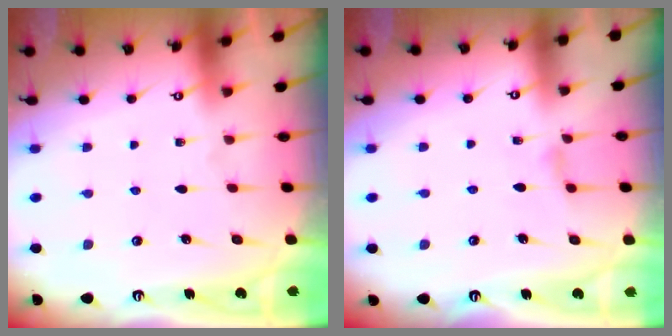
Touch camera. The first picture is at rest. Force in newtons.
{"total": 2.4, "press": 2.3, "slide": 0.5}